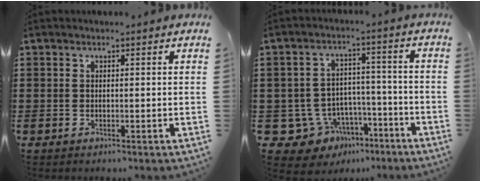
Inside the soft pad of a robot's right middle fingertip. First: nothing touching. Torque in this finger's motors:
{"motor_torque": [0.28, 0.21, 0.01, -0.02]}